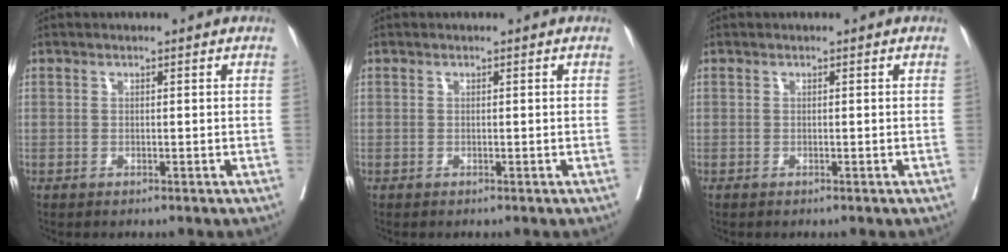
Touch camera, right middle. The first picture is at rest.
{"total": 0.0}
{"total": 0.0}